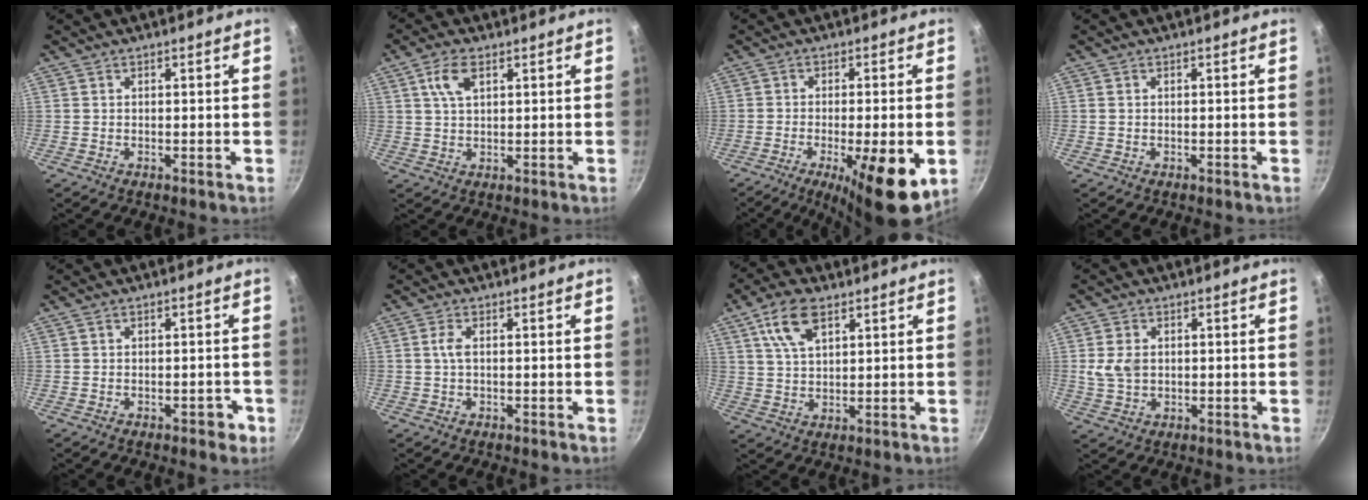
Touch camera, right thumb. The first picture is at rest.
{"total": 5.4, "force": [2.3, 2.8, 4.1], "torque": [-0.073, 0.000, 0.044]}
{"total": 13.9, "force": [-4.6, 3.9, 12.6], "torque": [-0.182, 0.003, -0.064]}
{"total": 0.6, "force": [0.2, 0.4, 0.3], "torque": [-0.007, 0.001, 0.003]}
{"total": 2.6, "force": [-1.3, 1.5, 1.7], "torque": [-0.004, 0.020, -0.007]}
{"total": 2.2, "force": [0.2, 0.9, 2.0], "torque": [-0.049, 0.004, 0.002]}
{"total": 8.6, "force": [4.2, 4.3, 6.1], "torque": [-0.107, -0.002, 0.082]}
{"total": 5.2, "force": [0.7, 3.9, 3.4], "torque": [-0.061, 0.000, 0.014]}